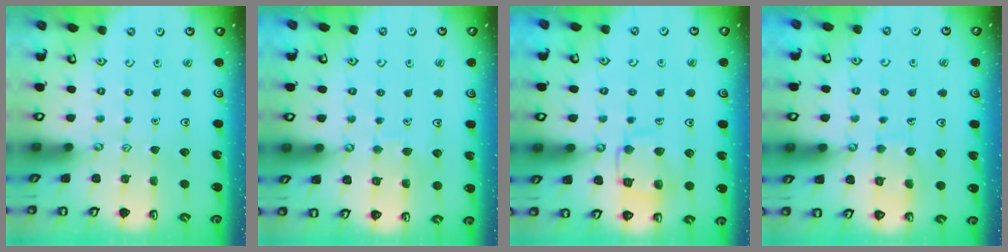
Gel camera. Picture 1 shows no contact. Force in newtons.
{"total": 5.2, "press": 5.1, "slide": 0.5}
{"total": 11.9, "press": 11.8, "slide": 1.3}
{"total": 7.8, "press": 7.8, "slide": 0.7}